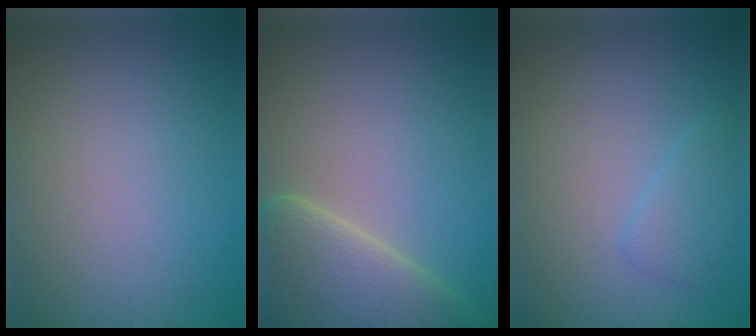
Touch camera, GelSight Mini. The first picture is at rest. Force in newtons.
{"total": 8.0, "press": 8.0, "slide": 0.7}
{"total": 2.0, "press": 2.0, "slide": 0.2}